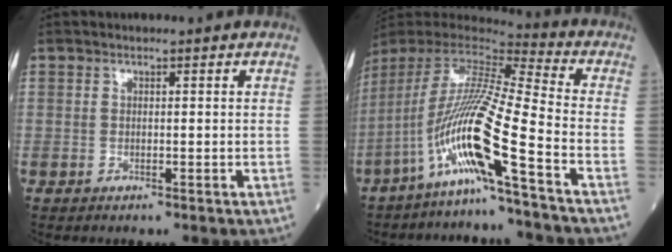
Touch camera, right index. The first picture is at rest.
{"total": 16.2, "force": [-8.0, -1.9, 13.9], "torque": [-0.276, -0.013, -0.162]}